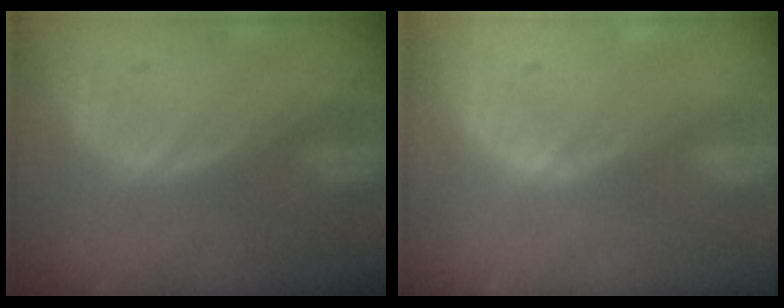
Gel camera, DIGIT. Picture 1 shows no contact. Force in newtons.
{"total": 0.7, "press": 0.7, "slide": 0.3}